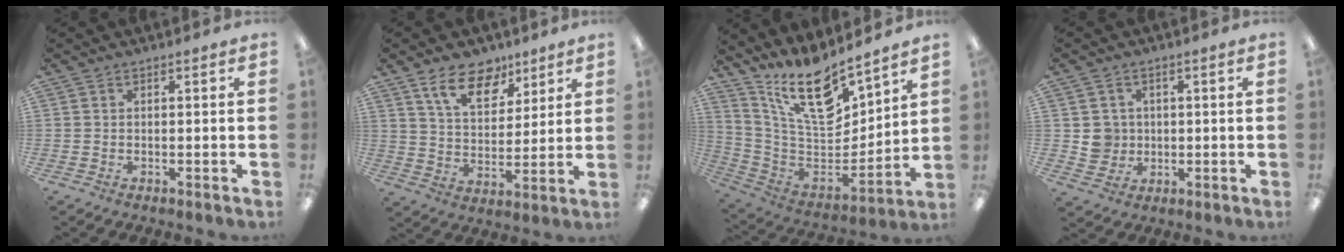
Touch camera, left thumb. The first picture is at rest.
{"total": 13.2, "force": [9.0, 7.4, 6.3], "torque": [-0.104, -0.038, 0.166]}
{"total": 18.3, "force": [13.4, 7.0, 10.3], "torque": [-0.189, -0.090, 0.237]}
{"total": 5.0, "force": [0.7, 4.9, 0.3], "torque": [0.002, 0.002, 0.013]}